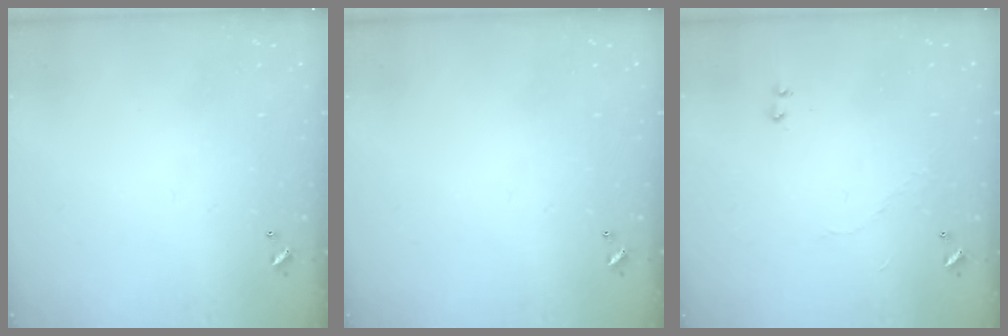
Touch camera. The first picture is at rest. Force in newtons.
{"total": 0.0}
{"total": 4.6, "press": 4.6, "slide": 0.3}